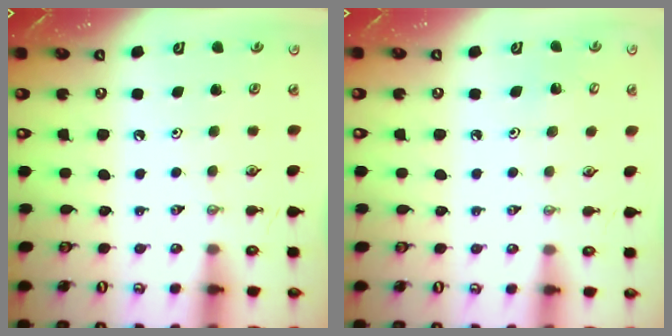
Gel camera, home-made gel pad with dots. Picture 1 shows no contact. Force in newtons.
{"total": 3.3, "press": 3.3, "slide": 0.3}